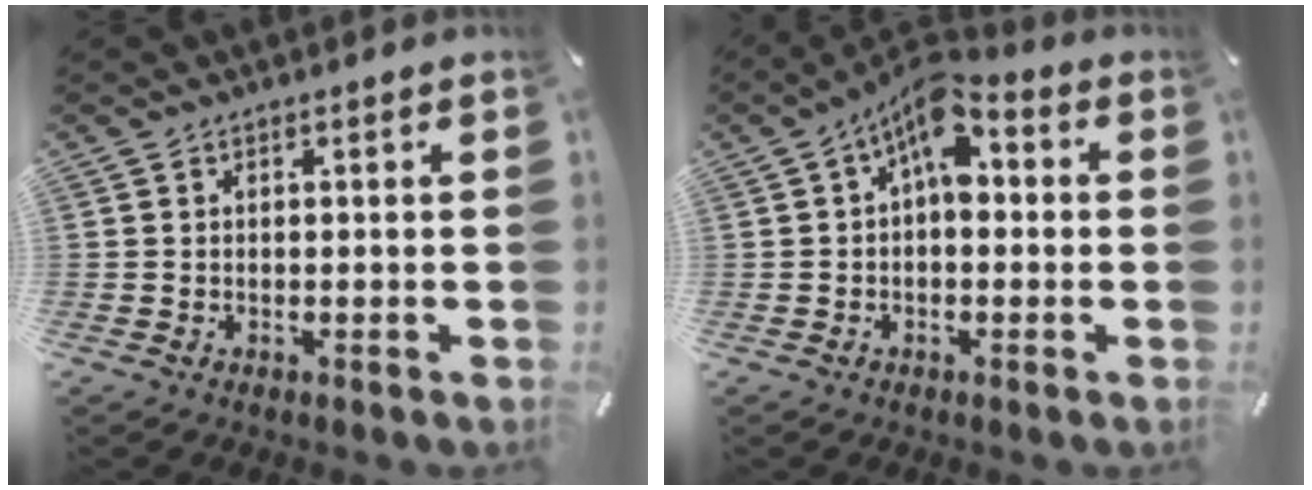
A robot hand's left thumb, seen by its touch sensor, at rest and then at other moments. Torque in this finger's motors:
{"motor_torque": [0.44, 0.56, 0.26, 0.05, 0.12]}